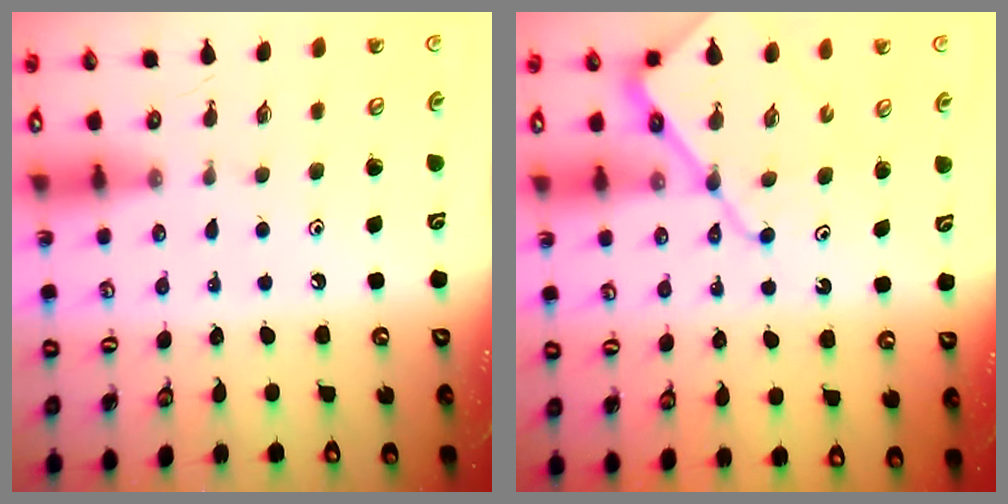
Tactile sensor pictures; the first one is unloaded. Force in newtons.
{"total": 12.9, "press": 12.8, "slide": 1.4}